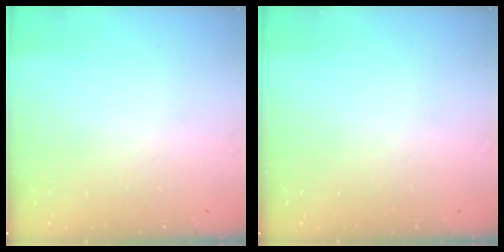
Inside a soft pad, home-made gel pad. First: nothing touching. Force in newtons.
{"total": 0.0}